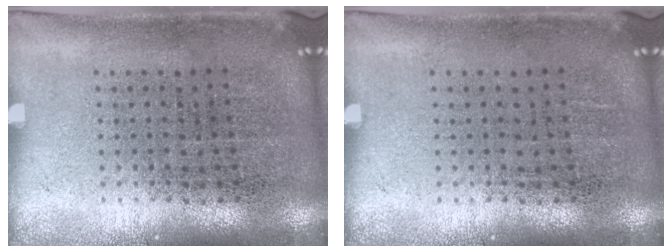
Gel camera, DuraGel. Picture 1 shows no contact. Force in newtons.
{"total": 0.0}